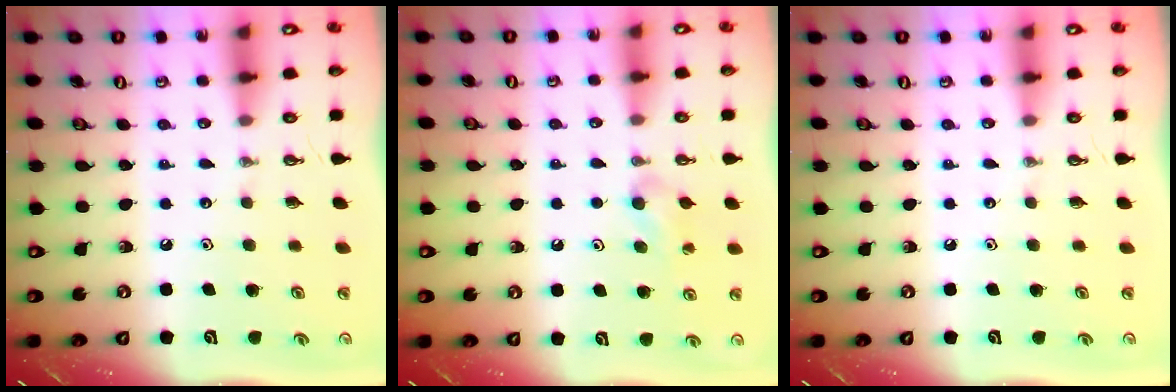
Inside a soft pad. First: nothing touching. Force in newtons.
{"total": 7.7, "press": 3.9, "slide": 6.6}
{"total": 0.0}